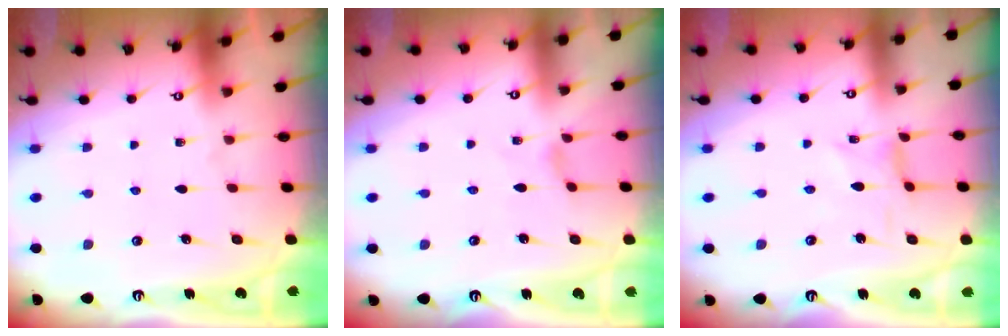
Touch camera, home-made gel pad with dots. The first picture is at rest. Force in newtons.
{"total": 0.0}
{"total": 0.5, "press": 0.5, "slide": 0.1}